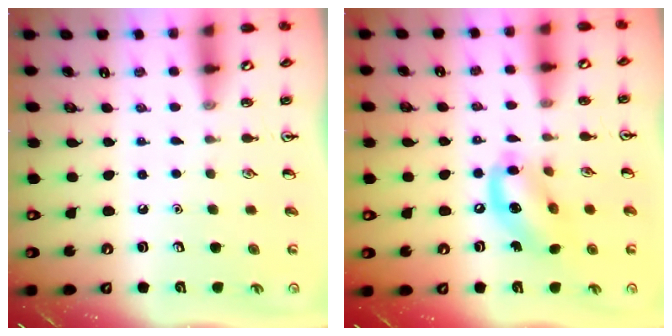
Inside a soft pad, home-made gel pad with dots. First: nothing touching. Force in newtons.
{"total": 13.1, "press": 12.7, "slide": 3.0}